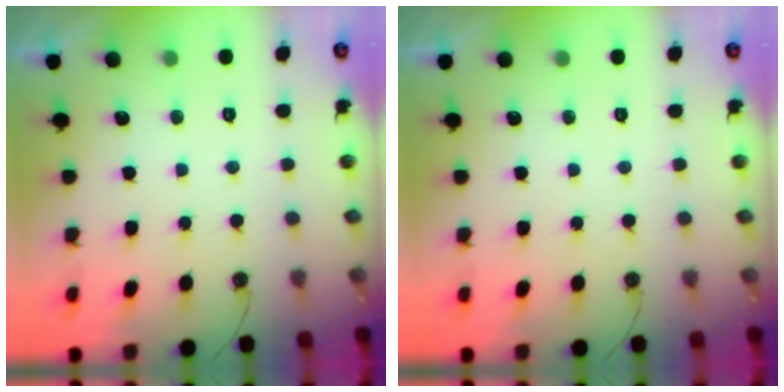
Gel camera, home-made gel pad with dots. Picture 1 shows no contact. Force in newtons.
{"total": 0.0}